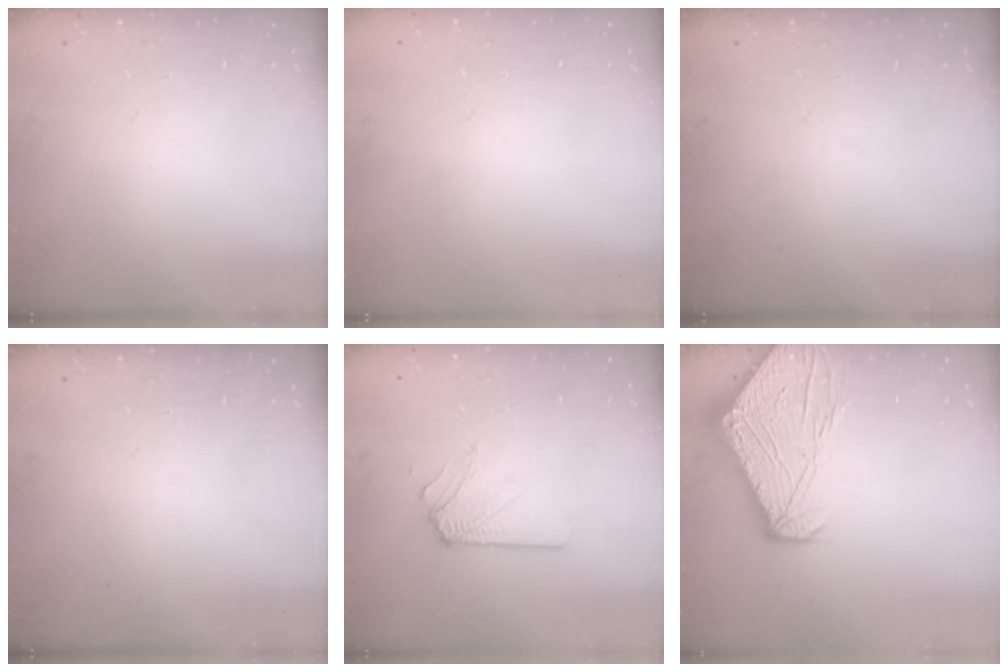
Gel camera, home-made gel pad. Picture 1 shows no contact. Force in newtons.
{"total": 0.0}
{"total": 0.0}
{"total": 0.0}
{"total": 2.9, "press": 2.8, "slide": 0.5}
{"total": 12.8, "press": 12.7, "slide": 1.6}